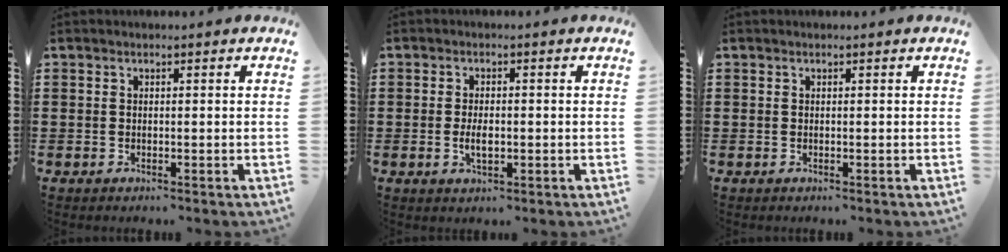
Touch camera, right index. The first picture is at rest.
{"total": 3.0, "force": [-0.5, 1.4, 2.7], "torque": [-0.049, 0.003, -0.008]}
{"total": 0.0}